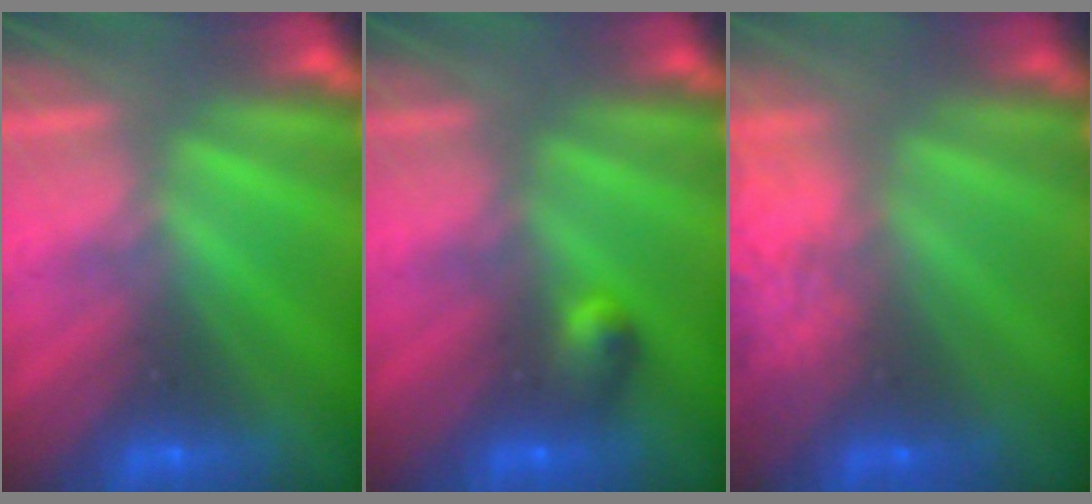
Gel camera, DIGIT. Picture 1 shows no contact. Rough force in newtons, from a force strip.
{"total": 2.7}
{"total": 7.1}